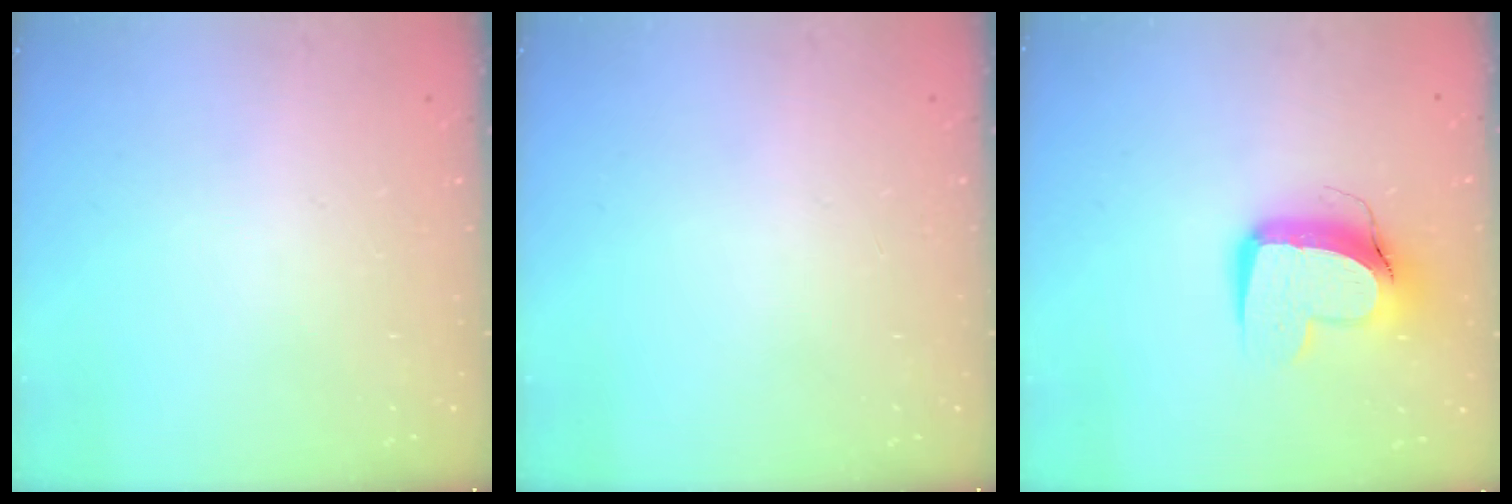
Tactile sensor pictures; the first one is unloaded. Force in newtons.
{"total": 0.0}
{"total": 13.0, "press": 12.9, "slide": 1.7}